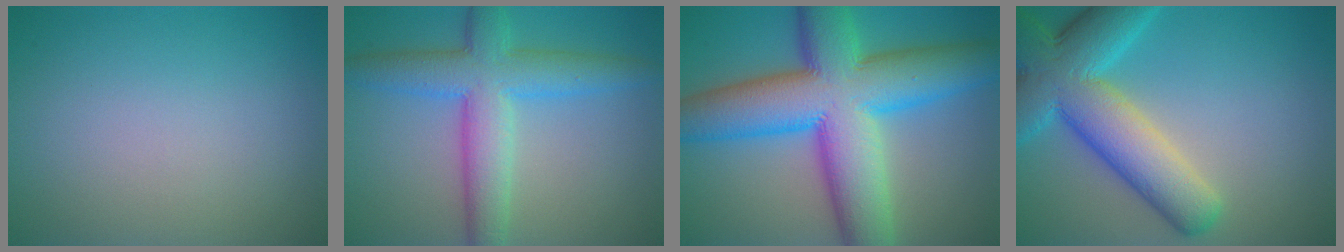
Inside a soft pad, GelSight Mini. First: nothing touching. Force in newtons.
{"total": 7.1, "press": 7.1, "slide": 0.1}
{"total": 14.8, "press": 14.8, "slide": 0.1}
{"total": 10.2, "press": 10.2, "slide": 0.5}